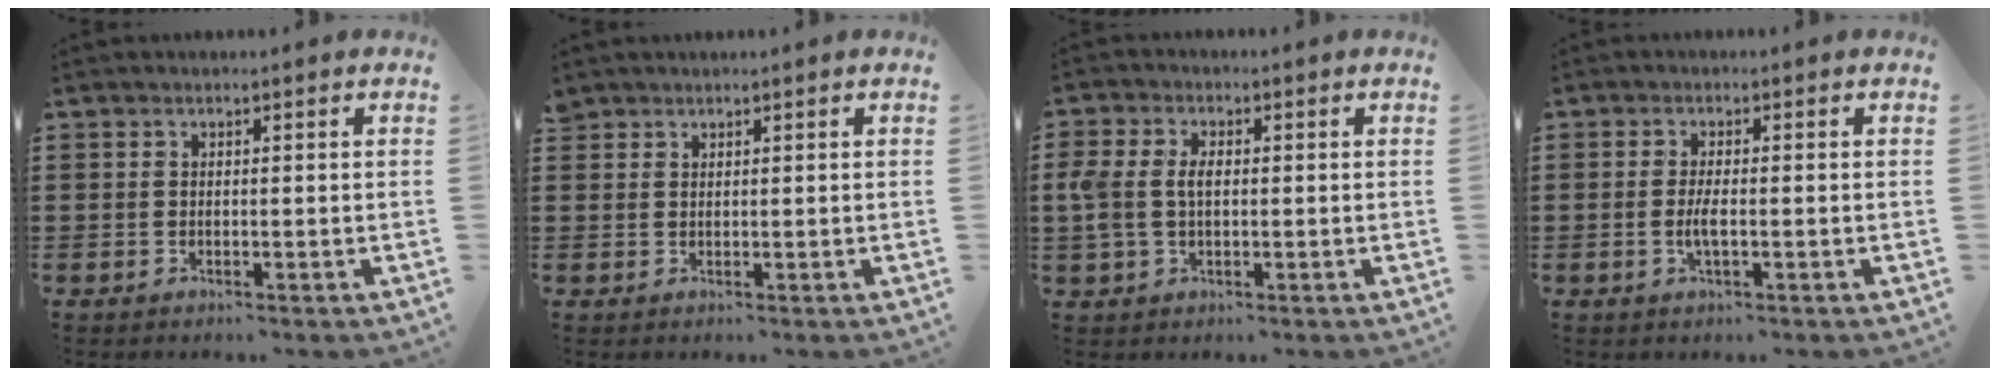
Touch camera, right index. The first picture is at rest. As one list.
[{"total": 1.1, "force": [1.0, 0.5, -0.2], "torque": [0.001, 0.002, 0.021]}, {"total": 4.3, "force": [0.2, 2.8, 3.3], "torque": [-0.092, 0.002, -0.006]}, {"total": 2.7, "force": [-0.6, 0.6, 2.6], "torque": [-0.053, -0.003, -0.013]}]